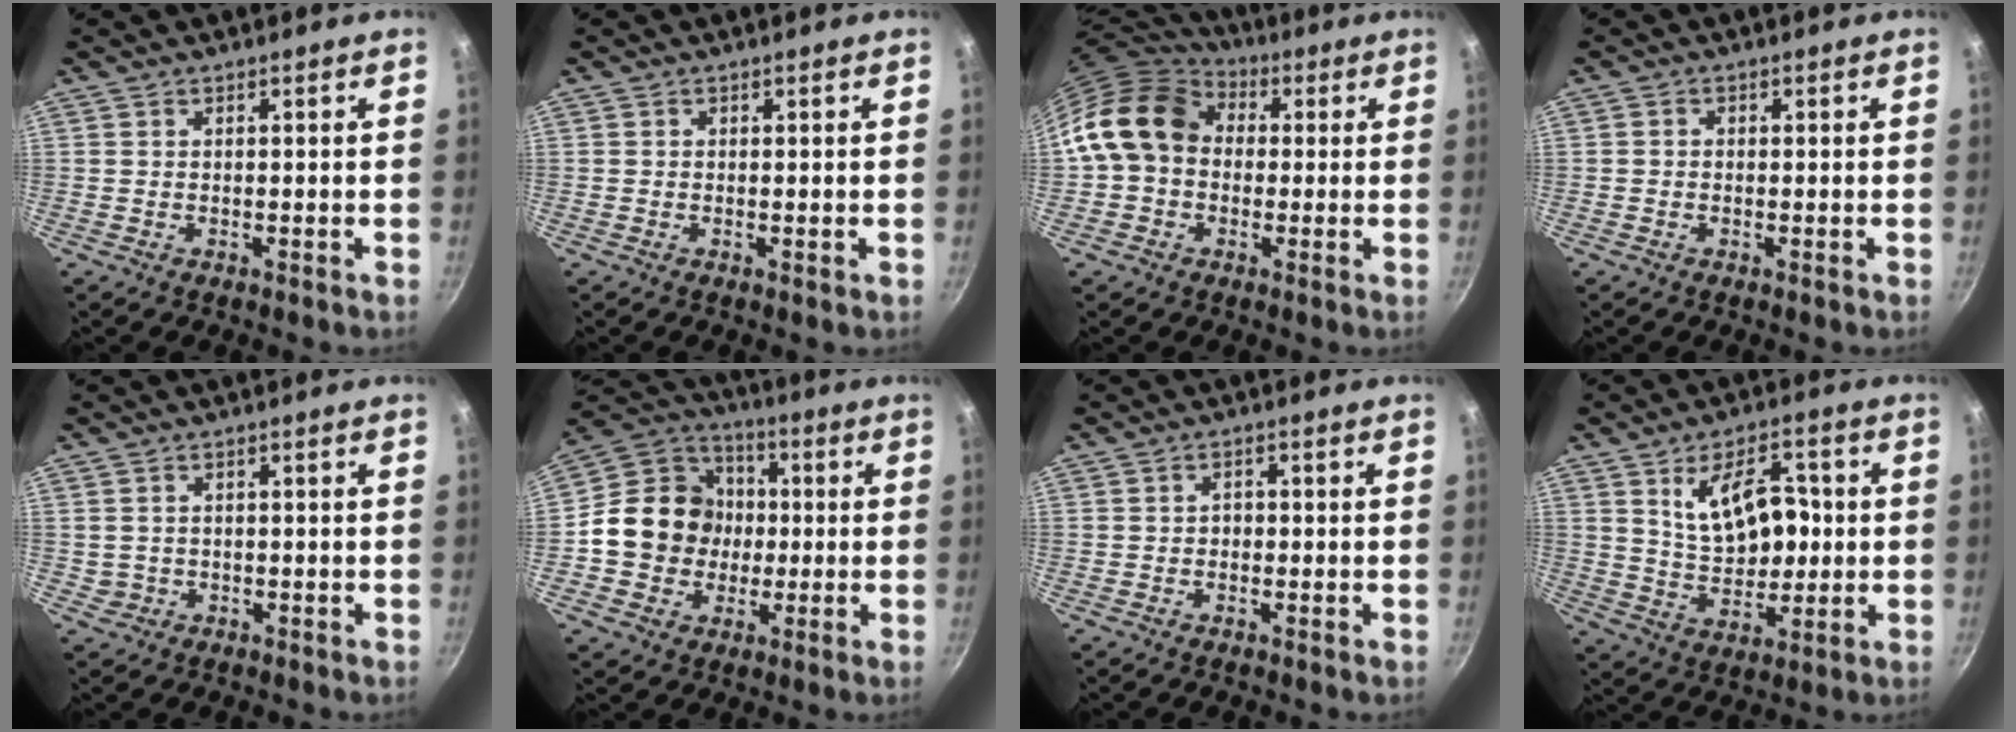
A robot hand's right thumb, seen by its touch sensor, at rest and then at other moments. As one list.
[{"total": 0.0}, {"total": 14.6, "force": [1.5, 11.7, 8.7], "torque": [-0.130, 0.032, 0.010]}, {"total": 0.7, "force": [-0.2, 0.6, 0.3], "torque": [-0.006, 0.003, -0.004]}, {"total": 1.4, "force": [-0.1, 1.4, 0.2], "torque": [0.000, 0.005, 0.007]}, {"total": 15.2, "force": [-0.8, 13.6, 6.7], "torque": [-0.081, 0.031, -0.024]}, {"total": 1.6, "force": [-0.2, 1.3, 0.9], "torque": [-0.011, 0.003, -0.006]}, {"total": 12.7, "force": [2.3, 7.8, 9.8], "torque": [-0.122, -0.010, 0.049]}]